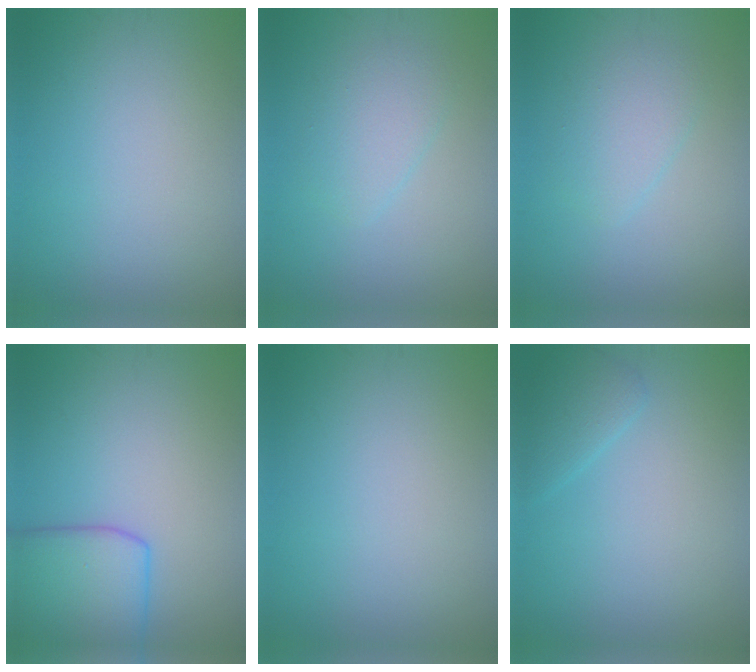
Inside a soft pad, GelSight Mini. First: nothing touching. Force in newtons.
{"total": 2.4, "press": 2.4, "slide": 0.2}
{"total": 2.4, "press": 2.4, "slide": 0.2}
{"total": 6.4, "press": 6.4, "slide": 0.3}
{"total": 0.0}
{"total": 1.8, "press": 1.8, "slide": 0.1}